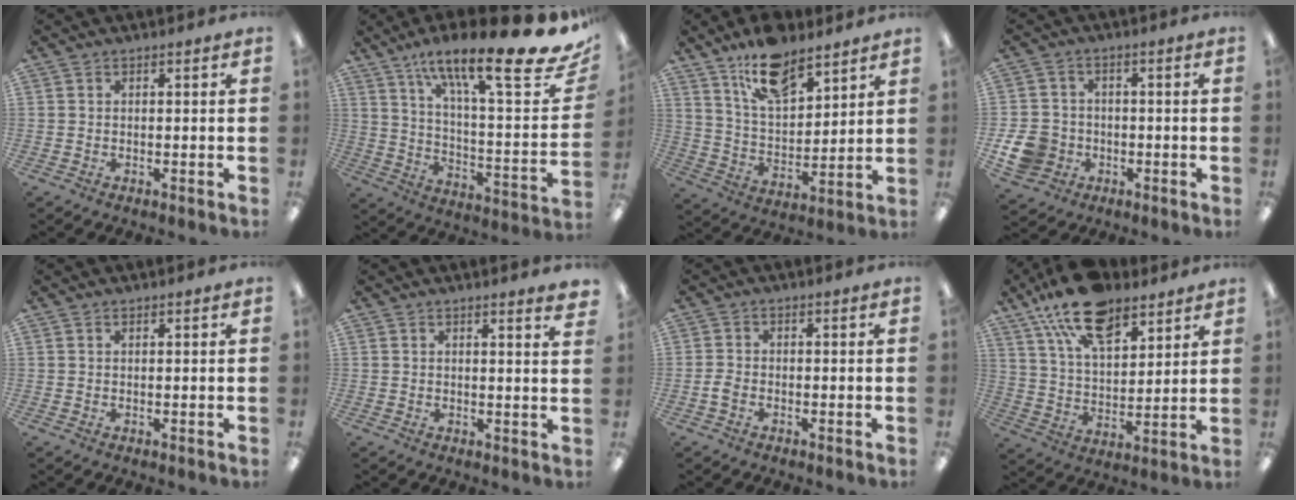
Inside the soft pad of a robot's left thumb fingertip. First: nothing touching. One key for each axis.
{"total": 22.8, "fx": 15.9, "fy": 4.4, "fz": 15.7, "tx": -0.232, "ty": -0.108, "tz": 0.250}
{"total": 13.8, "fx": 10.3, "fy": 5.9, "fz": 6.9, "tx": -0.124, "ty": -0.050, "tz": 0.187}
{"total": 8.6, "fx": -2.4, "fy": 7.5, "fz": 3.5, "tx": -0.085, "ty": 0.021, "tz": -0.041}
{"total": 0.5, "fx": 0.5, "fy": 0.2, "fz": 0.2, "tx": -0.004, "ty": 0.001, "tz": 0.009}
{"total": 2.3, "fx": 1.9, "fy": -0.2, "fz": 1.2, "tx": -0.012, "ty": -0.012, "tz": 0.031}
{"total": 2.1, "fx": -0.9, "fy": 1.3, "fz": 1.3, "tx": -0.030, "ty": 0.001, "tz": -0.017}
{"total": 17.7, "fx": 12.0, "fy": 8.6, "fz": 9.7, "tx": -0.177, "ty": -0.053, "tz": 0.216}